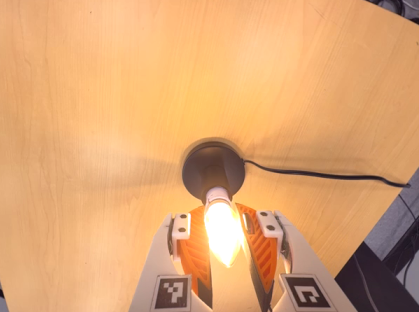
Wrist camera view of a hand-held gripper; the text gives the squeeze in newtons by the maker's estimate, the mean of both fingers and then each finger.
{"total": 13.1, "left": 11.6, "right": 14.7}